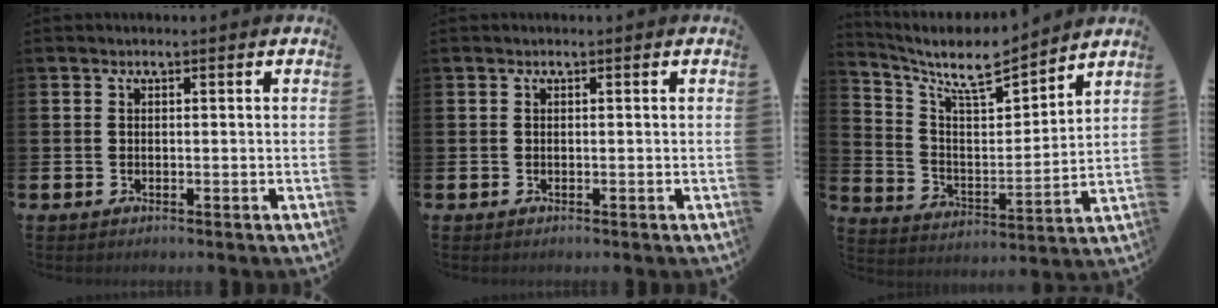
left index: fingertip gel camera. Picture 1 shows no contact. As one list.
[{"total": 0.0}, {"total": 8.9, "force": [7.7, 2.0, 4.0], "torque": [-0.105, -0.052, 0.130]}]